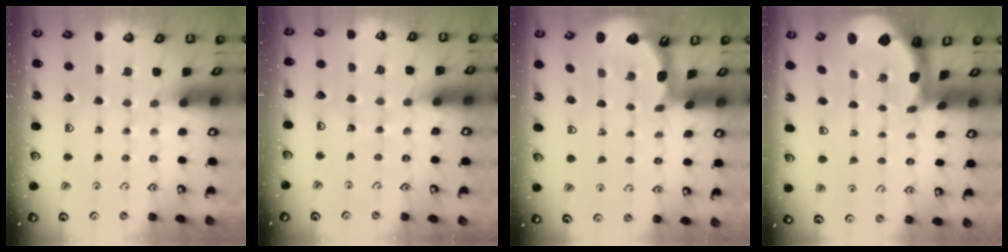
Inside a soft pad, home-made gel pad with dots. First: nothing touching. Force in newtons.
{"total": 5.3, "press": 5.3, "slide": 0.7}
{"total": 1.2, "press": 1.1, "slide": 0.1}
{"total": 1.9, "press": 1.9, "slide": 0.4}